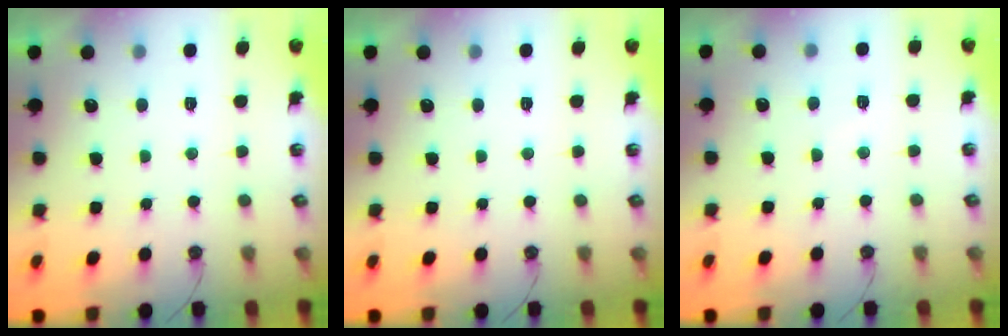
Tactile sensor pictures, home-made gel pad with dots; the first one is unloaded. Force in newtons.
{"total": 0.0}
{"total": 3.2, "press": 3.2, "slide": 0.3}